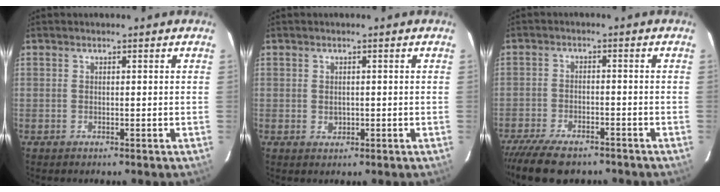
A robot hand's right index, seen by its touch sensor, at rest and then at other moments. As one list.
[{"total": 1.4, "force": [-0.1, 1.2, 0.5], "torque": [-0.004, 0.001, 0.000]}, {"total": 11.3, "force": [-9.2, 3.9, 5.2], "torque": [-0.125, -0.027, -0.156]}]